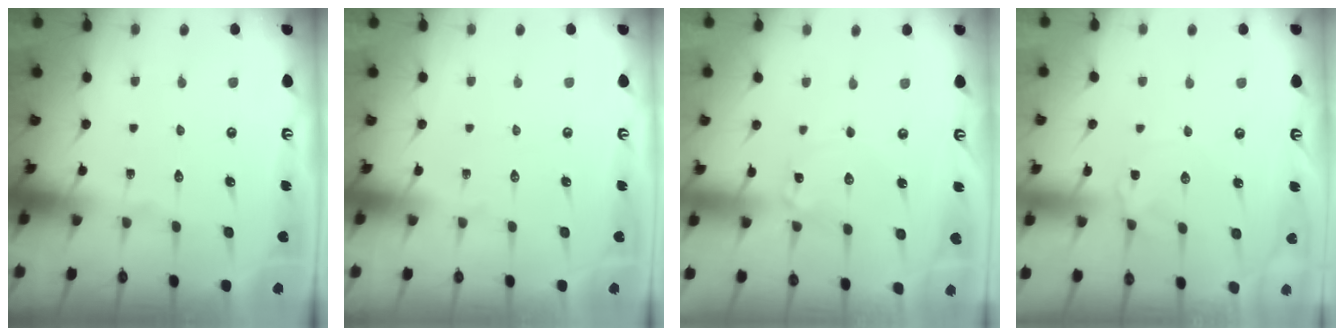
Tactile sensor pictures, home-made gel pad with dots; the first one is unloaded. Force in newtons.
{"total": 0.0}
{"total": 1.0, "press": 1.0, "slide": 0.0}
{"total": 2.0, "press": 1.9, "slide": 0.3}